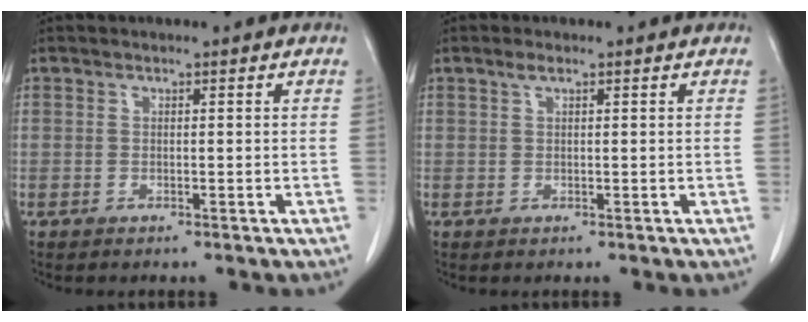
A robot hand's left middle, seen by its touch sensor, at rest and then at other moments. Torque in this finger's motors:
{"motor_torque": [0.30, -0.25, -0.02, 0.00]}